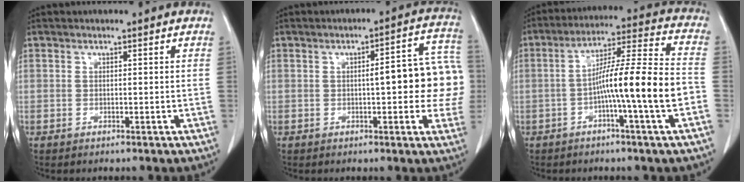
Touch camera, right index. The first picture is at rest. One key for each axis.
{"total": 12.0, "fx": 0.1, "fy": 3.1, "fz": 11.6, "tx": -0.131, "ty": 0.032, "tz": 0.000}
{"total": 13.5, "fx": -3.5, "fy": -0.5, "fz": 13.0, "tx": -0.219, "ty": 0.014, "tz": -0.062}